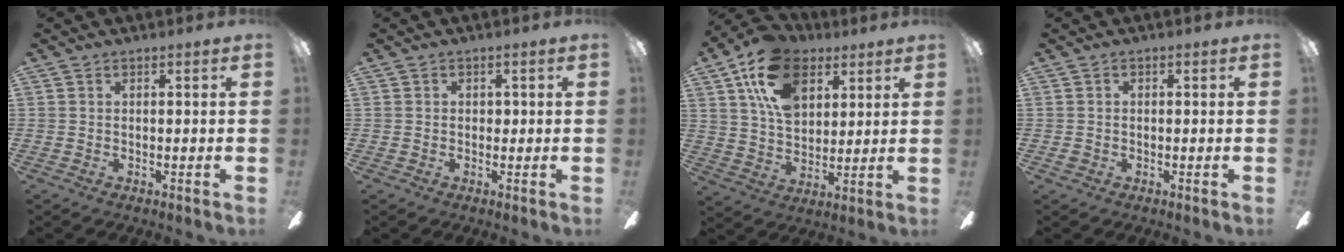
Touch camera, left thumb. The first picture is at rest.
{"total": 1.0, "force": [0.0, 0.9, 0.5], "torque": [-0.010, 0.007, -0.002]}
{"total": 16.8, "force": [8.5, 10.6, 9.9], "torque": [-0.186, -0.012, 0.156]}
{"total": 1.0, "force": [-0.4, 0.8, 0.3], "torque": [-0.006, 0.004, -0.010]}